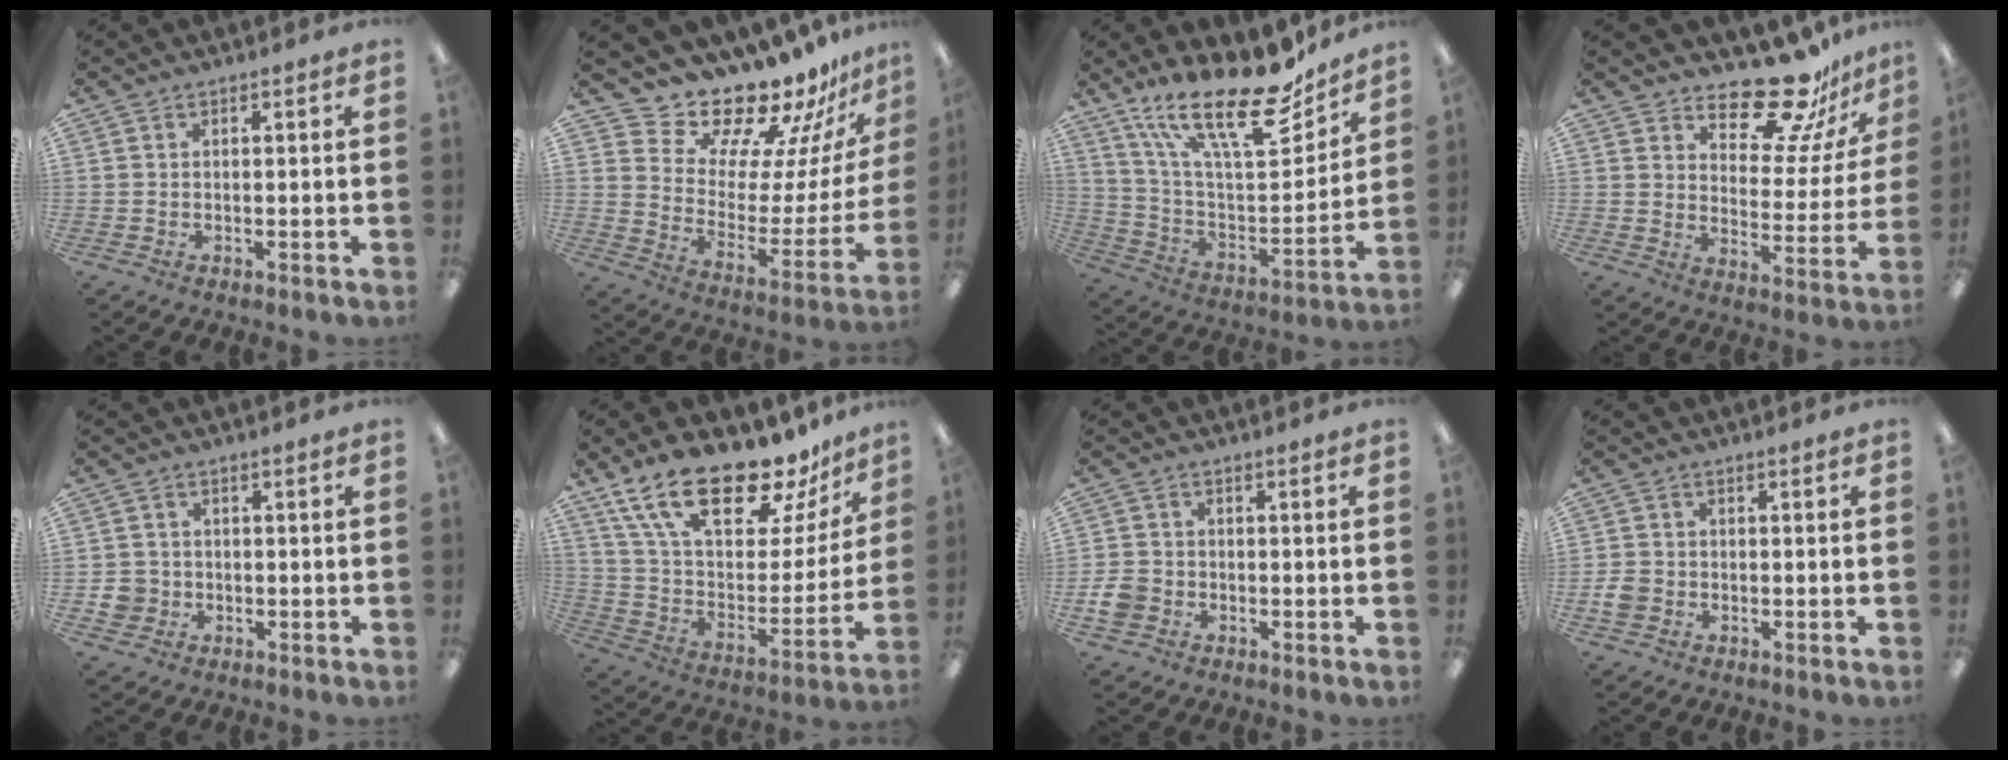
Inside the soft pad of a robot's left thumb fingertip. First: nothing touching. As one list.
[{"total": 15.4, "force": [14.9, 3.7, 1.5], "torque": [-0.035, -0.152, 0.253]}, {"total": 24.5, "force": [17.7, 8.0, 14.9], "torque": [-0.246, -0.111, 0.305]}, {"total": 16.9, "force": [14.0, 6.2, 7.2], "torque": [-0.108, -0.107, 0.242]}, {"total": 4.4, "force": [-0.8, 4.2, 1.1], "torque": [-0.019, 0.005, -0.015]}, {"total": 24.3, "force": [18.0, 8.8, 13.8], "torque": [-0.246, -0.112, 0.315]}, {"total": 4.5, "force": [-1.5, 3.9, 1.8], "torque": [-0.026, 0.007, -0.028]}, {"total": 3.4, "force": [-1.1, 2.9, 1.4], "torque": [-0.020, 0.009, -0.019]}]